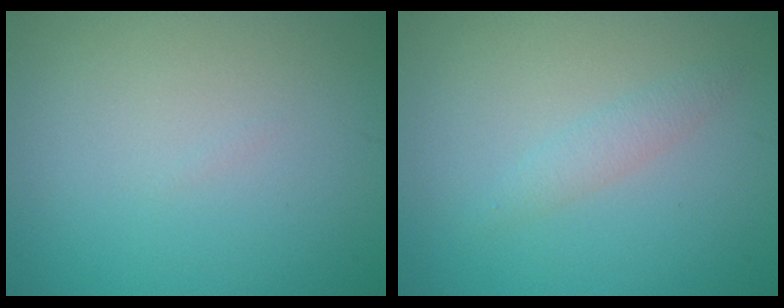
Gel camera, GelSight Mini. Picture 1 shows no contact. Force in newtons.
{"total": 1.3, "press": 1.3, "slide": 0.0}